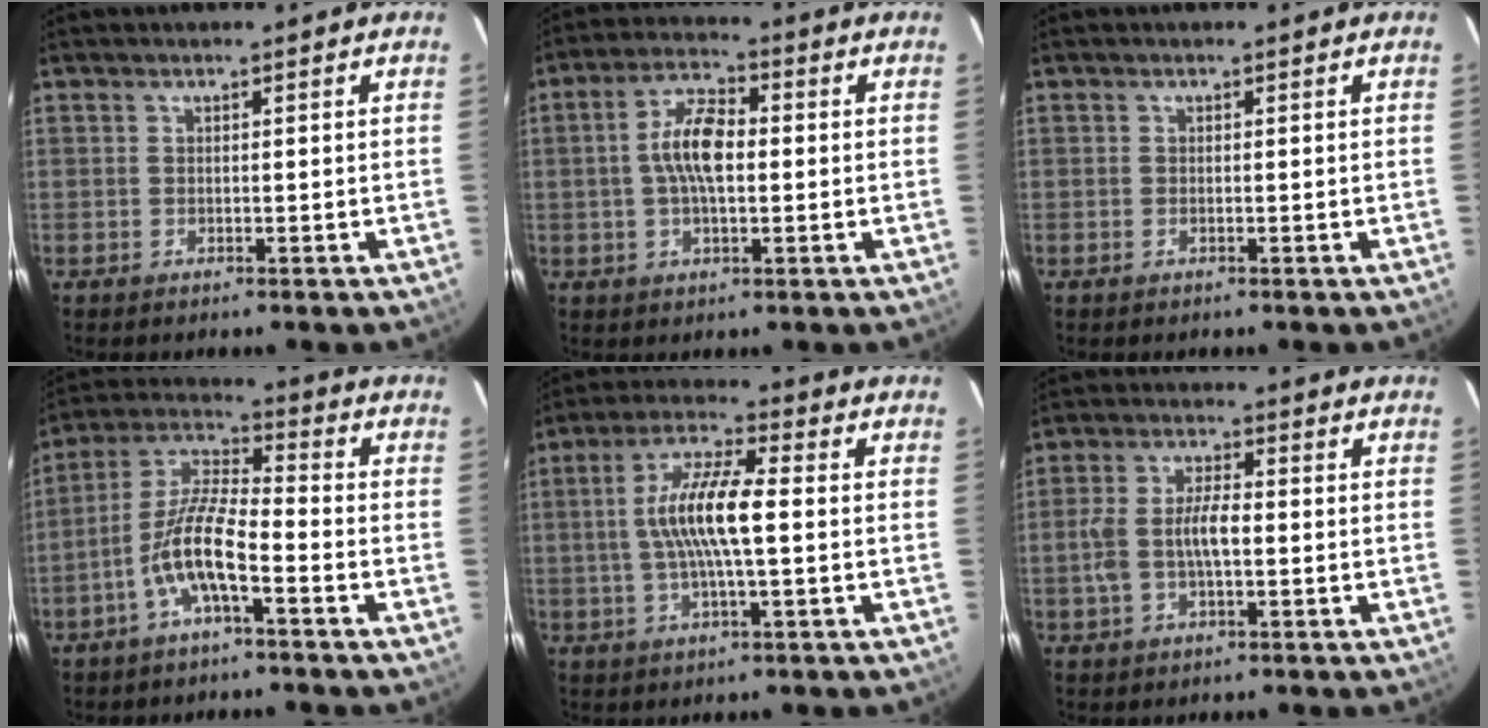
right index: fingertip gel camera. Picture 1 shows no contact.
{"total": 8.3, "force": [0.0, 3.6, 7.5], "torque": [-0.143, 0.015, -0.001]}
{"total": 0.0}
{"total": 9.8, "force": [-4.5, 2.2, 8.4], "torque": [-0.183, 0.006, -0.090]}
{"total": 11.0, "force": [-0.2, 2.1, 10.8], "torque": [-0.209, 0.010, -0.005]}
{"total": 7.1, "force": [-1.1, 2.9, 6.4], "torque": [-0.132, 0.009, -0.018]}